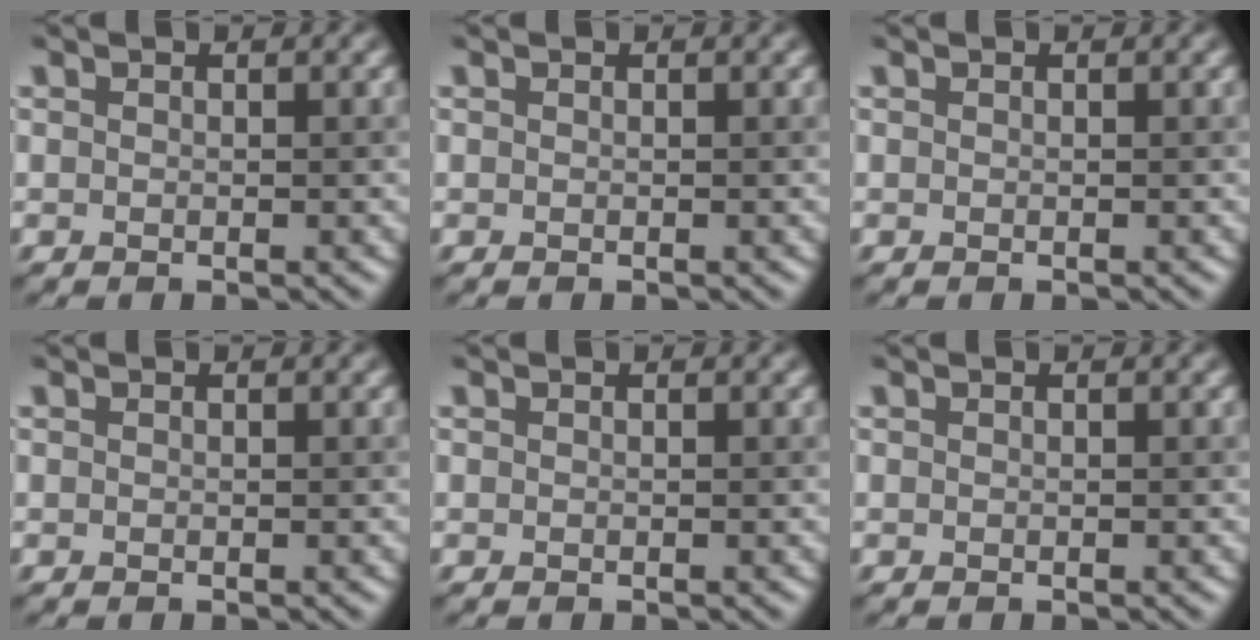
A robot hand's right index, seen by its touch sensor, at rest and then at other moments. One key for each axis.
{"total": 0.0}
{"total": 0.0}
{"total": 0.0}
{"total": 0.0}
{"total": 0.0}